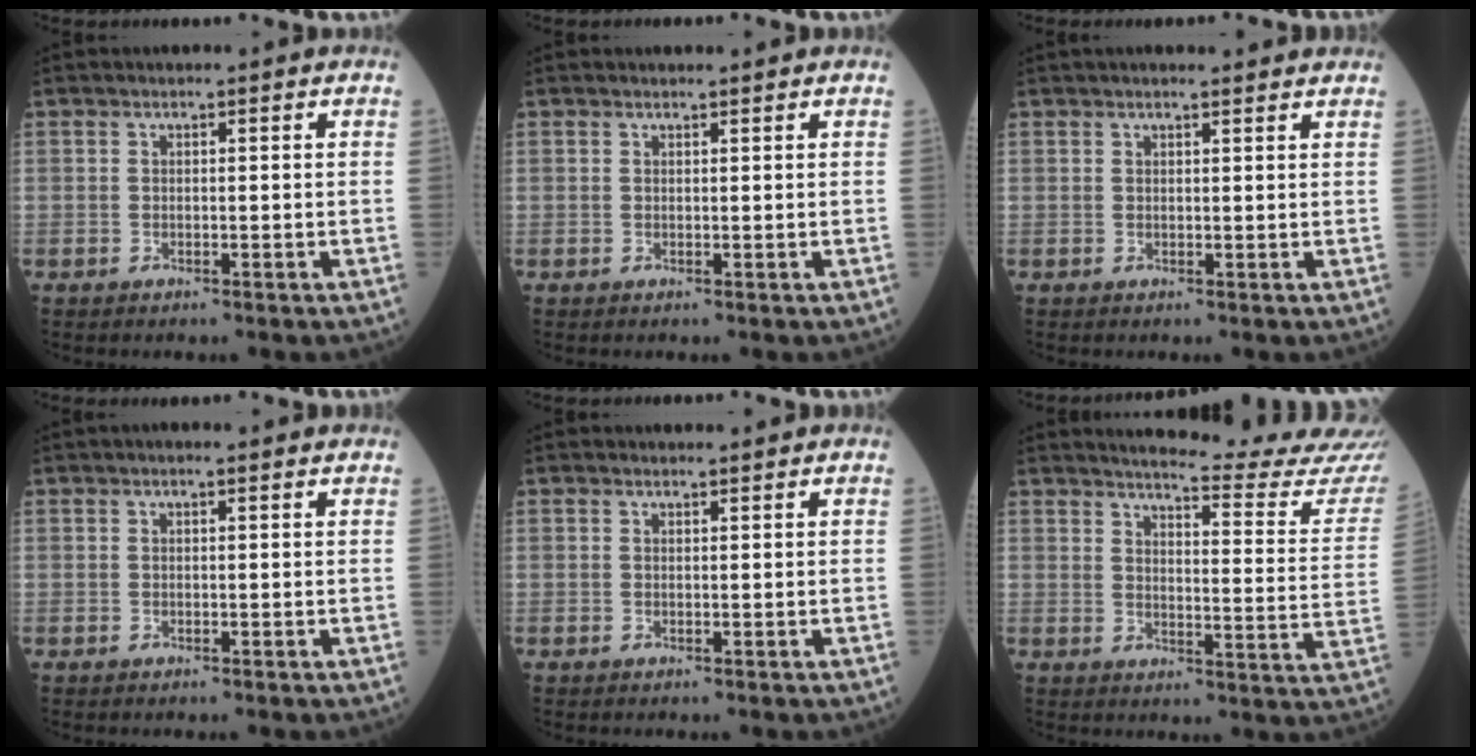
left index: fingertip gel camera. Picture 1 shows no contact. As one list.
[{"total": 1.6, "force": [1.6, 0.0, 0.3], "torque": [-0.008, 0.008, 0.024]}, {"total": 5.4, "force": [4.9, 0.6, 2.1], "torque": [-0.026, 0.021, 0.055]}, {"total": 2.8, "force": [2.3, 0.3, 1.5], "torque": [-0.021, 0.021, 0.030]}, {"total": 2.2, "force": [2.2, 0.2, 0.4], "torque": [-0.011, 0.008, 0.030]}, {"total": 20.2, "force": [19.3, -1.1, 5.9], "torque": [-0.086, -0.124, 0.219]}]